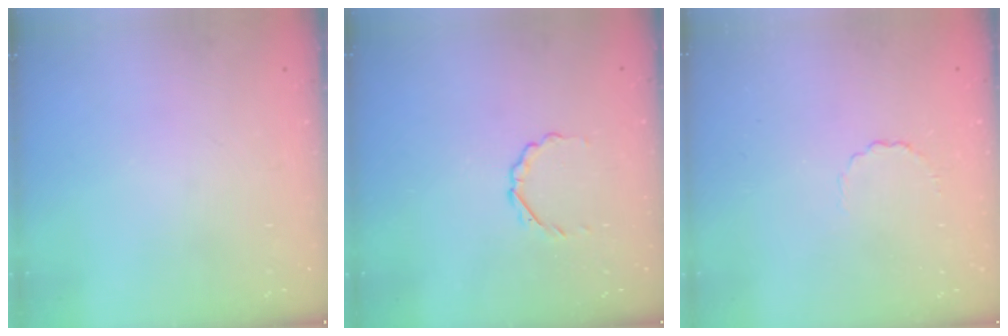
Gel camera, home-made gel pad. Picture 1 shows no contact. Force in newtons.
{"total": 2.3, "press": 2.1, "slide": 0.8}
{"total": 2.6, "press": 2.4, "slide": 1.0}